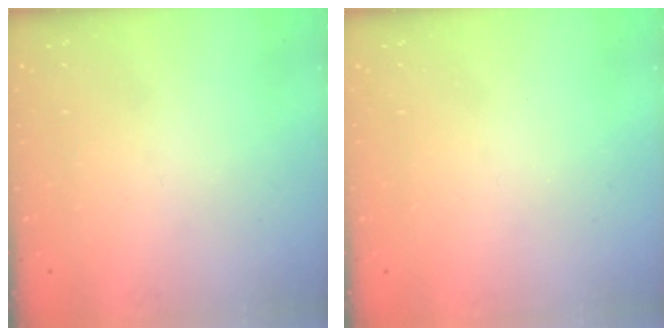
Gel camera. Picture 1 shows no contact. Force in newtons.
{"total": 0.0}